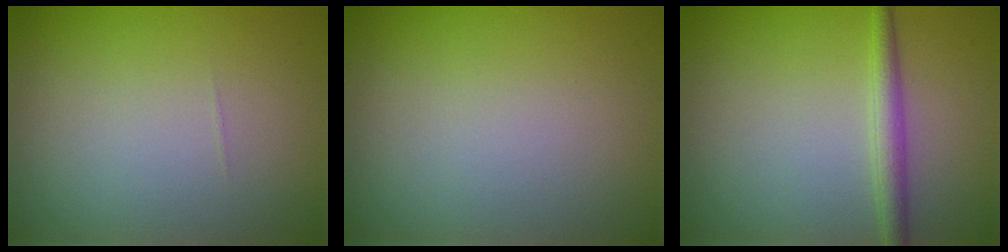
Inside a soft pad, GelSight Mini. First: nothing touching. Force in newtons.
{"total": 0.0}
{"total": 2.2, "press": 2.2, "slide": 0.1}